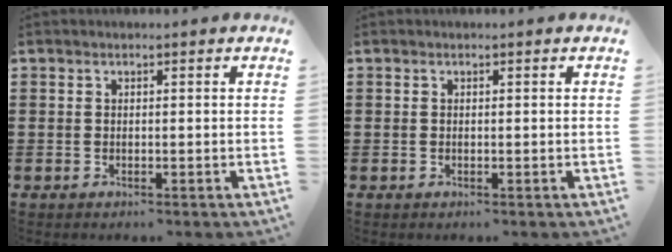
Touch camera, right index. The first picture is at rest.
{"total": 0.0}